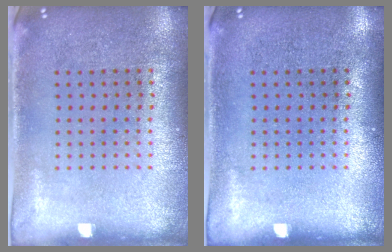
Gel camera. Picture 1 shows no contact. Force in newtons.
{"total": 0.0}